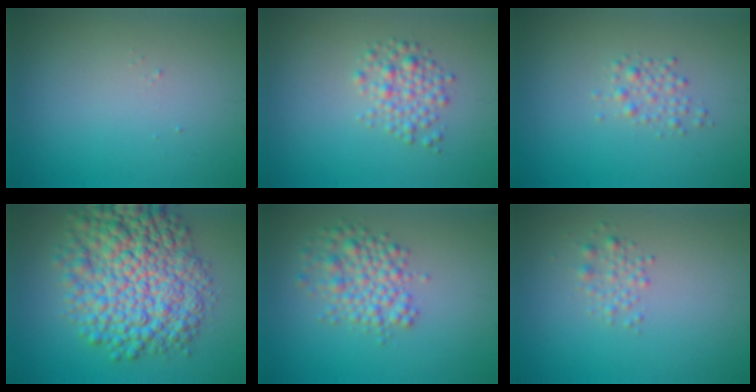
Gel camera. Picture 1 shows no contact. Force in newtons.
{"total": 2.6, "press": 2.6, "slide": 0.1}
{"total": 1.5, "press": 1.5, "slide": 0.0}
{"total": 11.0, "press": 11.0, "slide": 0.2}
{"total": 3.8, "press": 3.8, "slide": 0.1}
{"total": 1.4, "press": 1.4, "slide": 0.0}